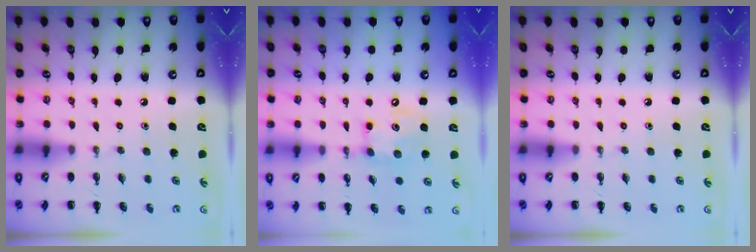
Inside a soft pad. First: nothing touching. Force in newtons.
{"total": 9.5, "press": 9.4, "slide": 1.4}
{"total": 0.0}